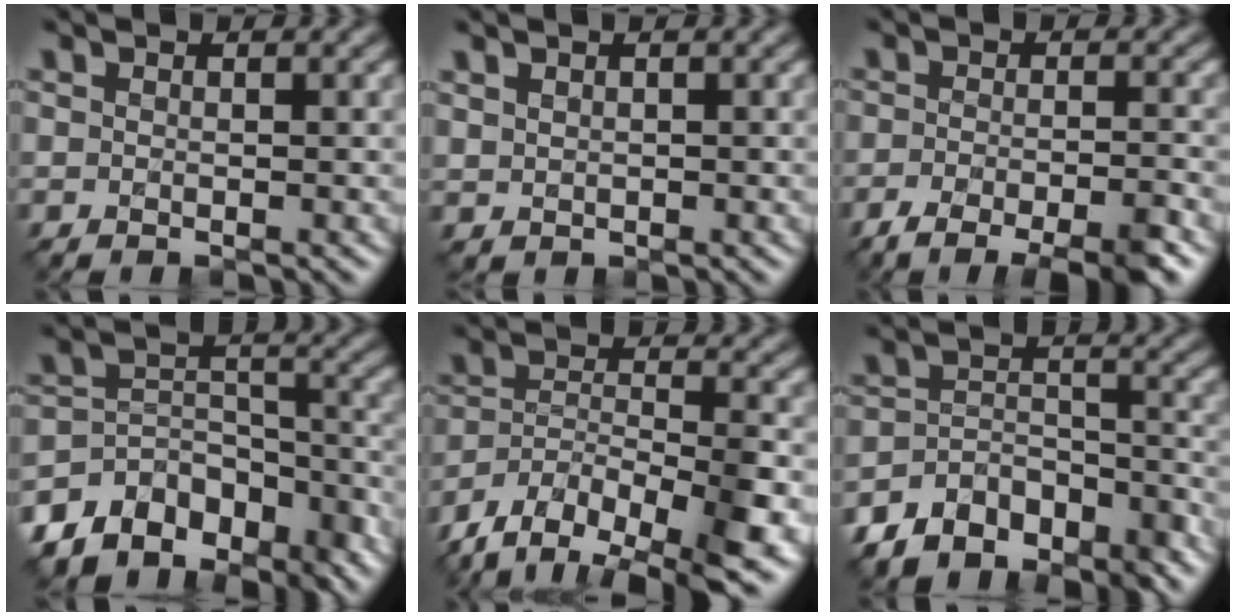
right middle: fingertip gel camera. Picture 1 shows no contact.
{"total": 0.8, "force": [0.5, 0.5, 0.2], "torque": [-0.003, -0.002, 0.015]}
{"total": 6.7, "force": [-4.6, 1.6, 4.6], "torque": [-0.071, -0.012, -0.075]}
{"total": 10.5, "force": [-8.4, 5.9, 2.5], "torque": [-0.039, 0.017, -0.130]}
{"total": 11.2, "force": [-7.7, 4.9, 6.6], "torque": [-0.116, -0.007, -0.129]}
{"total": 7.9, "force": [-6.4, 3.9, 2.5], "torque": [-0.039, -0.001, -0.106]}